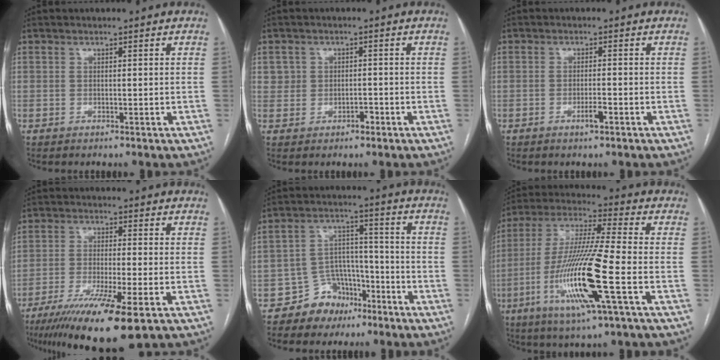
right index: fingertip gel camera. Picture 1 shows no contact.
{"total": 2.8, "force": [-0.3, 2.7, 0.9], "torque": [-0.002, 0.009, -0.002]}
{"total": 2.0, "force": [-1.1, 0.3, 1.7], "torque": [-0.030, -0.001, -0.018]}
{"total": 13.4, "force": [-8.1, 1.0, 10.7], "torque": [-0.190, -0.036, -0.136]}
{"total": 7.9, "force": [-5.4, 5.5, 1.6], "torque": [-0.021, 0.032, -0.084]}
{"total": 17.2, "force": [-5.6, 0.1, 16.2], "torque": [-0.333, -0.018, -0.109]}